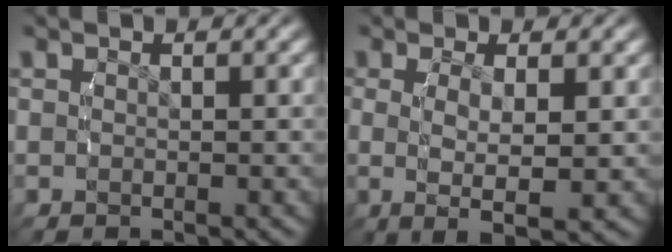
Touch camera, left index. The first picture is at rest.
{"total": 4.9, "force": [-0.3, 1.6, 4.7], "torque": [-0.091, -0.013, 0.006]}